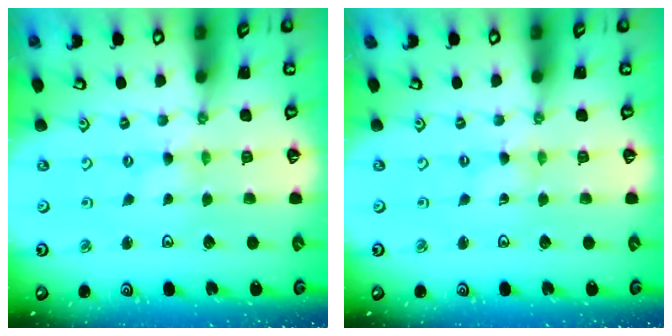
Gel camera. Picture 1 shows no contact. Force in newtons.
{"total": 0.0}